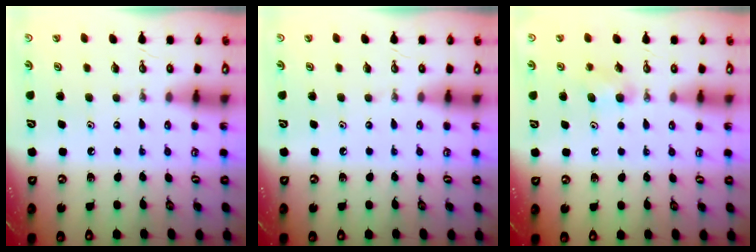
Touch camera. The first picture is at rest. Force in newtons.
{"total": 0.0}
{"total": 5.7, "press": 5.2, "slide": 2.3}